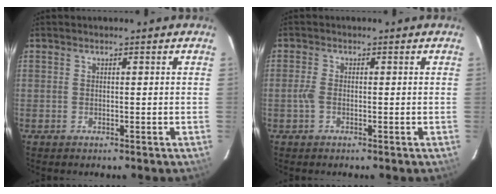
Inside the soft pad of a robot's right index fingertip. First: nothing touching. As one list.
[{"total": 2.1, "force": [-0.6, 1.0, 1.7], "torque": [-0.043, 0.002, -0.014]}]